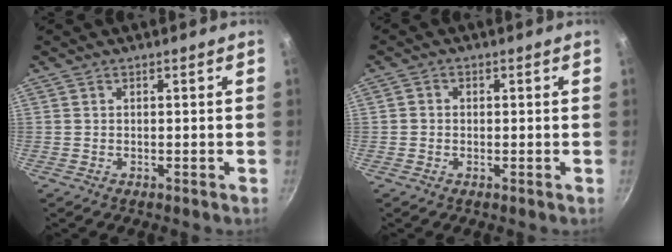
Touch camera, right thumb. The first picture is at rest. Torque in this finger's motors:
{"motor_torque": [-0.03, -0.11, -0.35, 0.06, 0.07]}